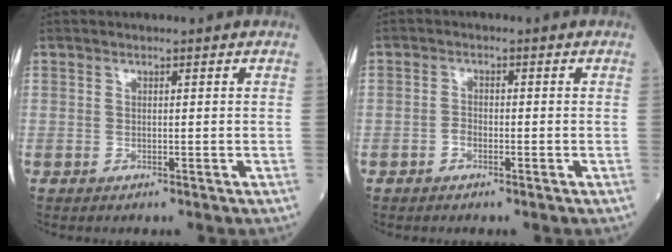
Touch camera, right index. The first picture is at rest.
{"total": 1.5, "force": [-0.7, 0.8, 1.0], "torque": [-0.016, 0.005, -0.013]}